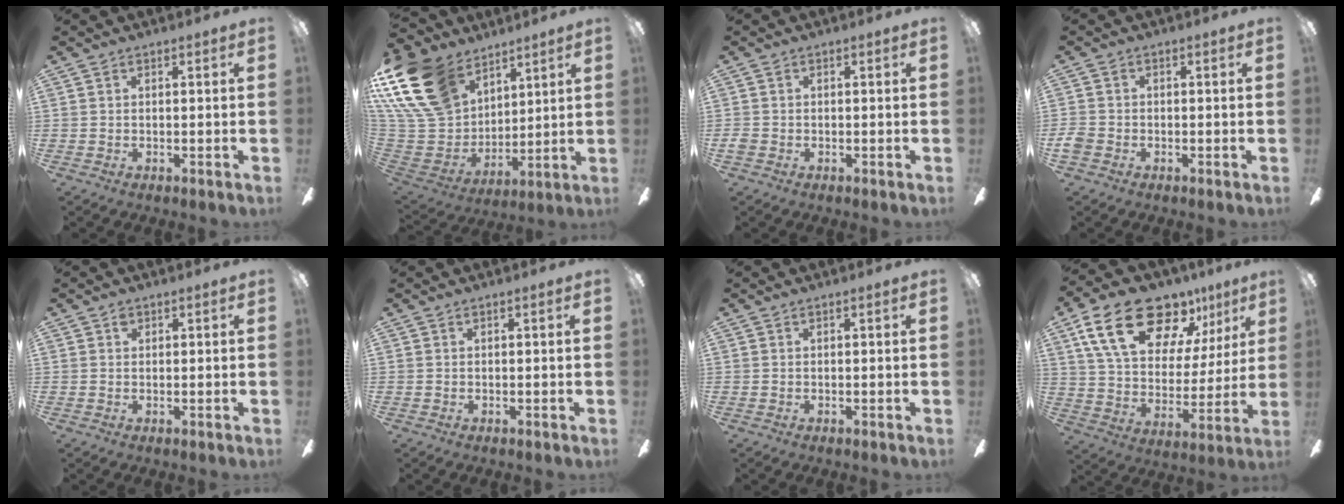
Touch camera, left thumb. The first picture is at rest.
{"total": 24.2, "force": [13.2, 16.3, 12.1], "torque": [-0.287, -0.061, 0.258]}
{"total": 1.5, "force": [-0.4, 1.2, 0.7], "torque": [-0.012, 0.006, -0.009]}
{"total": 2.7, "force": [-1.1, 2.1, 1.3], "torque": [-0.018, 0.008, -0.019]}
{"total": 1.0, "force": [0.5, 0.8, 0.5], "torque": [-0.011, 0.003, 0.008]}
{"total": 0.0}
{"total": 0.0}
{"total": 22.2, "force": [13.8, 11.6, 12.9], "torque": [-0.219, -0.067, 0.246]}